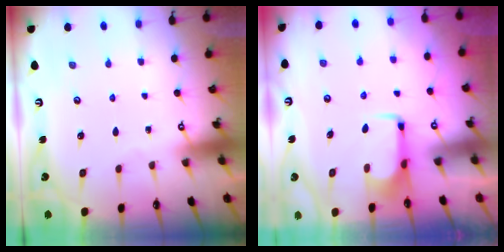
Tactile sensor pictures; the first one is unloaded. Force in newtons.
{"total": 1.6, "press": 1.6, "slide": 0.5}